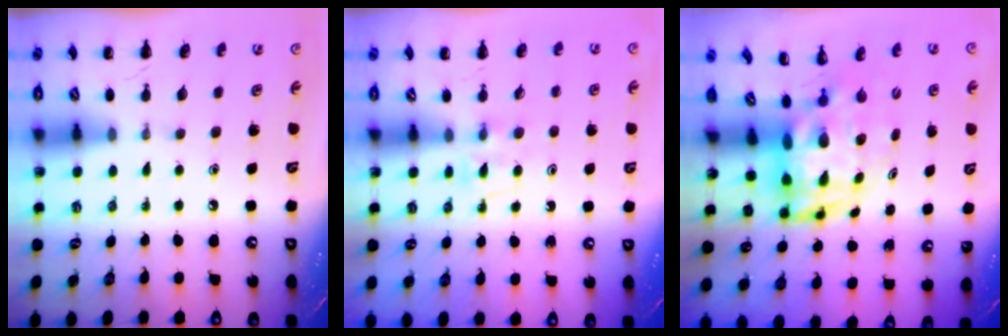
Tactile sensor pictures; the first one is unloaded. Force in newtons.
{"total": 4.8, "press": 4.4, "slide": 1.8}
{"total": 5.8, "press": 5.6, "slide": 1.4}